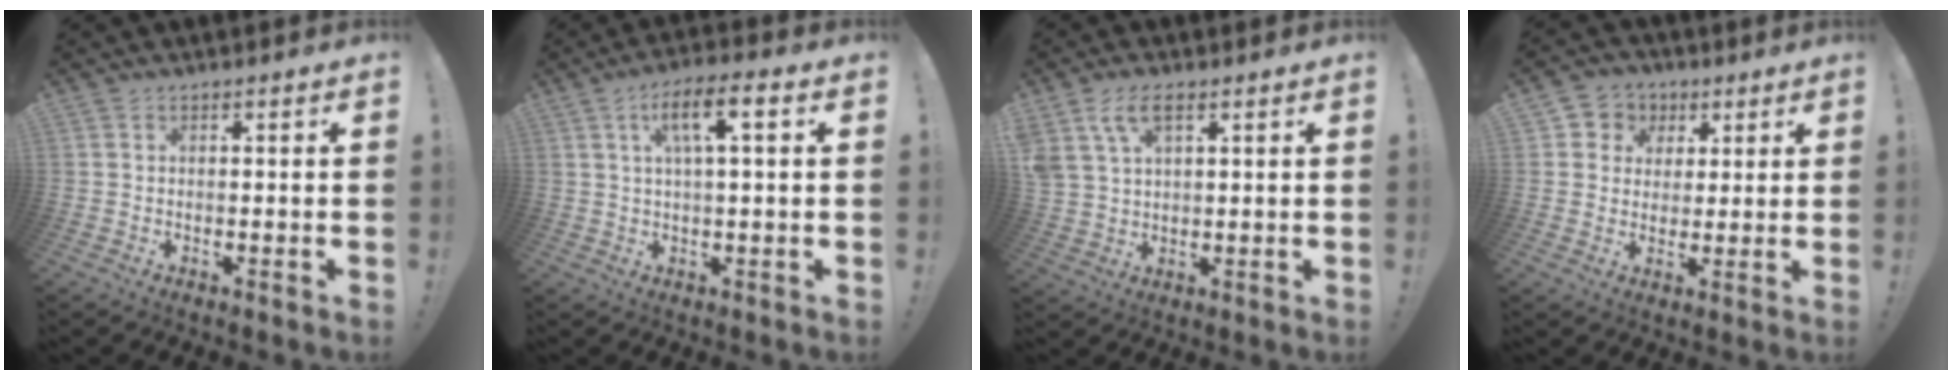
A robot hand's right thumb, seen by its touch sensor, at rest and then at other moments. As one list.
[{"total": 8.7, "force": [2.5, 2.3, 8.0], "torque": [-0.140, 0.008, 0.039]}, {"total": 7.8, "force": [3.9, 4.2, 5.3], "torque": [-0.099, -0.006, 0.076]}, {"total": 7.1, "force": [1.1, 6.8, 1.5], "torque": [-0.019, -0.002, 0.027]}]